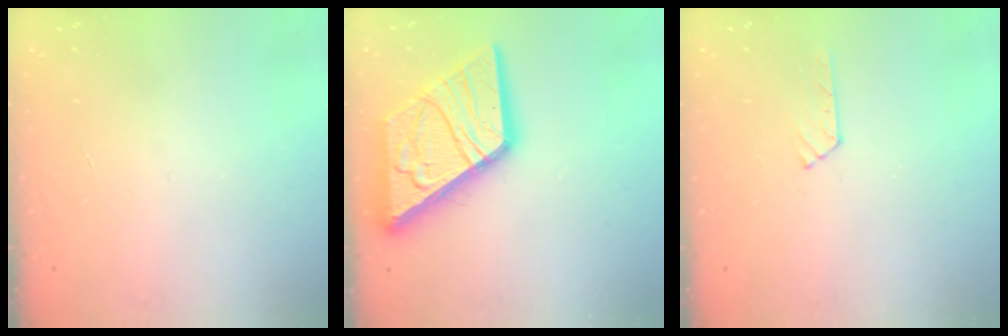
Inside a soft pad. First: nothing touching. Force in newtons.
{"total": 21.1, "press": 21.0, "slide": 2.4}
{"total": 5.2, "press": 5.1, "slide": 0.6}